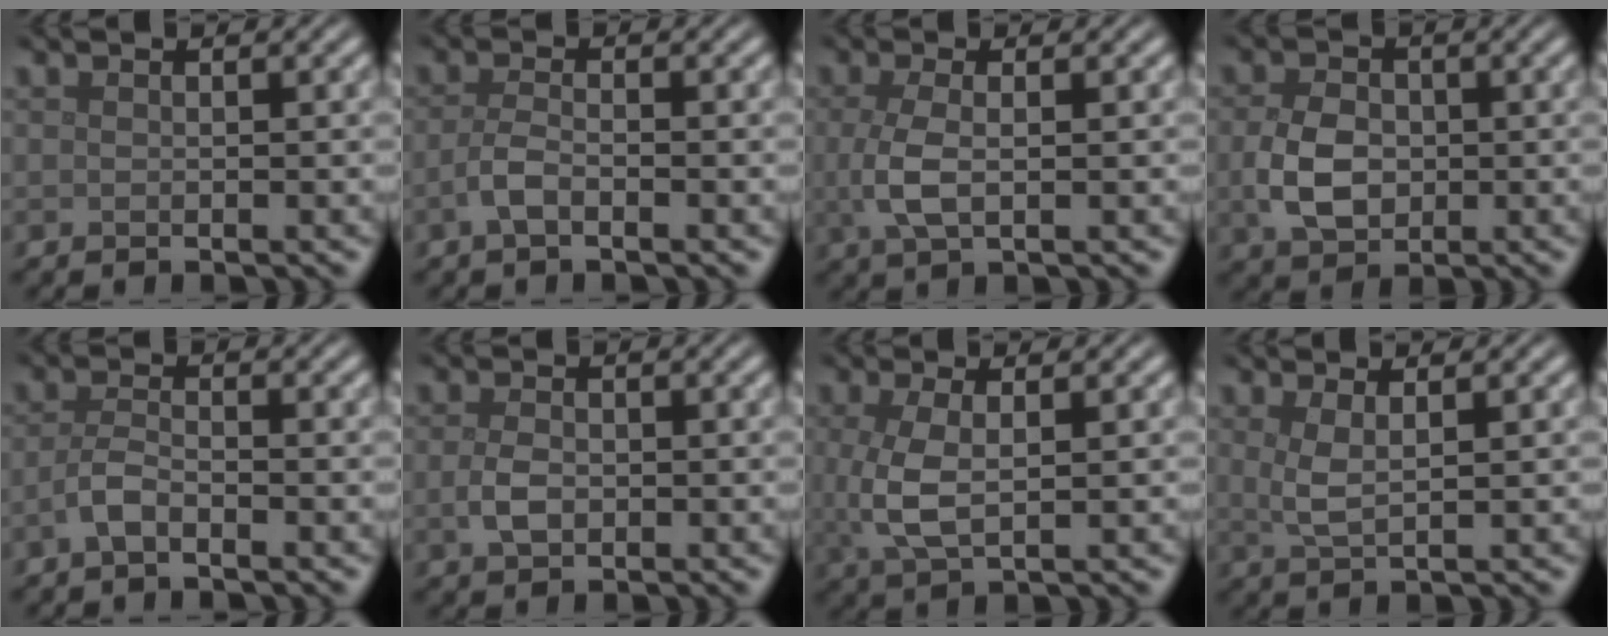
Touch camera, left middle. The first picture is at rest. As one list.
[{"total": 1.9, "force": [-0.9, 0.7, 1.5], "torque": [-0.034, 0.002, -0.022]}, {"total": 3.0, "force": [0.0, 1.3, 2.8], "torque": [-0.068, -0.002, -0.001]}, {"total": 4.3, "force": [-0.4, 3.2, 2.8], "torque": [-0.064, -0.004, -0.008]}, {"total": 2.0, "force": [-1.1, 0.7, 1.5], "torque": [-0.033, 0.003, -0.027]}, {"total": 2.0, "force": [-0.3, 1.4, 1.5], "torque": [-0.035, -0.002, -0.005]}, {"total": 3.8, "force": [0.3, 1.6, 3.4], "torque": [-0.087, 0.000, 0.007]}, {"total": 2.1, "force": [0.8, 0.6, 1.9], "torque": [-0.040, -0.003, 0.018]}]